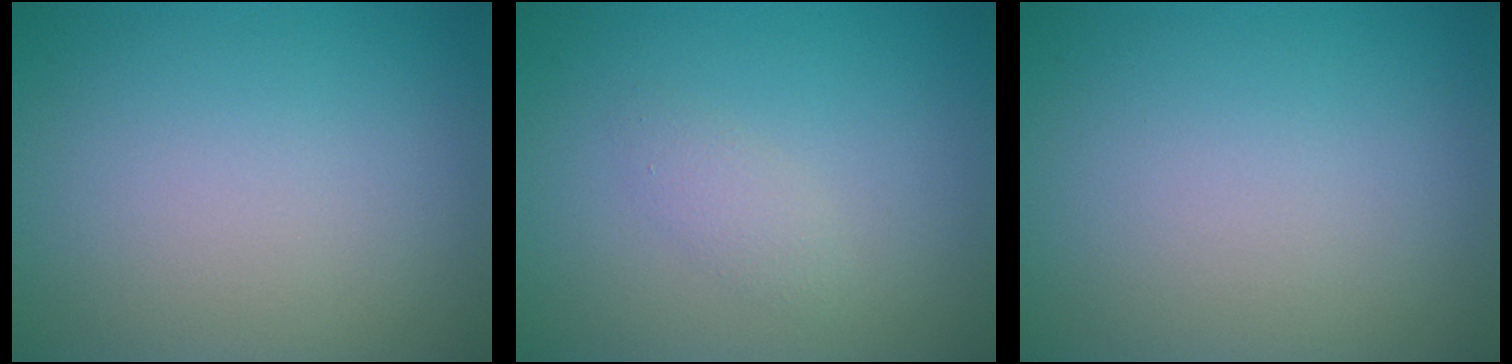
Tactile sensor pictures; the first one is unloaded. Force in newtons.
{"total": 1.2, "press": 1.2, "slide": 0.0}
{"total": 0.0}